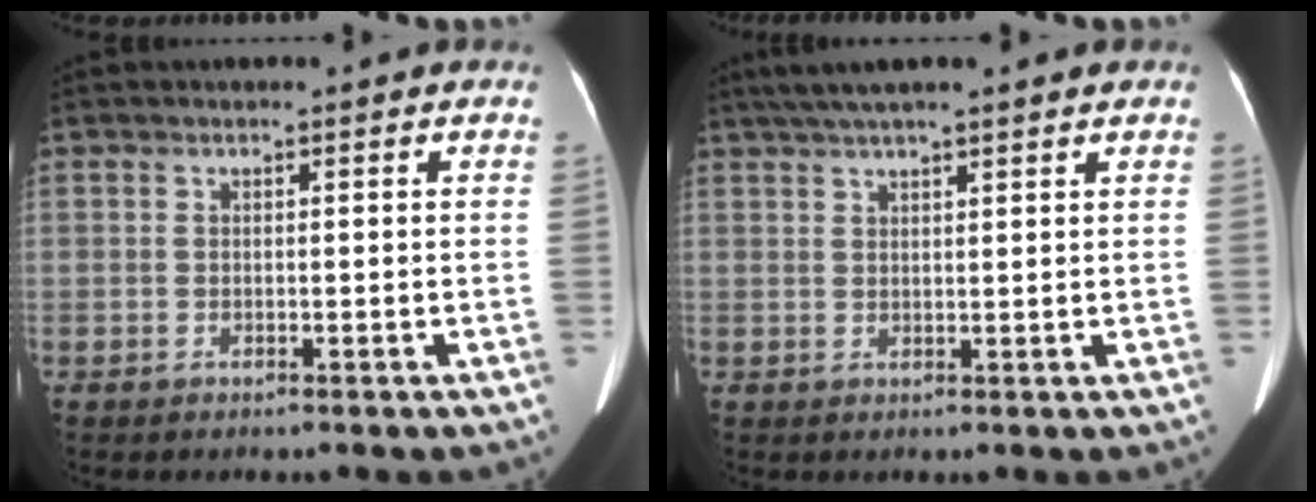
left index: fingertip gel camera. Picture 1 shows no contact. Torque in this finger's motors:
{"motor_torque": [0.94, -1.06, 0.19, 0.10]}